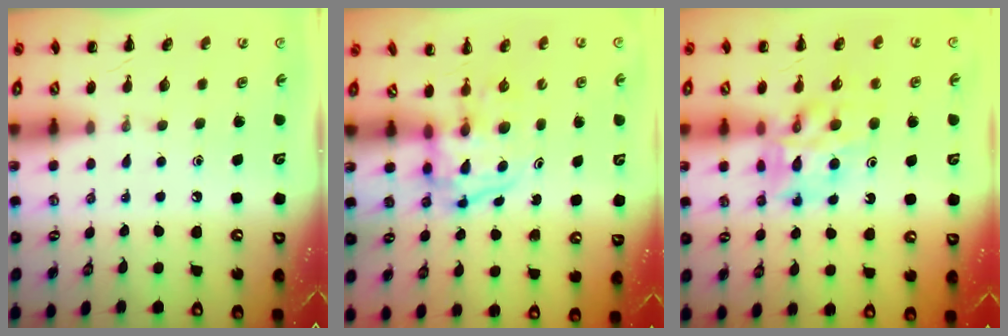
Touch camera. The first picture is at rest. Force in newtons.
{"total": 3.6, "press": 3.5, "slide": 0.5}
{"total": 11.1, "press": 10.5, "slide": 3.7}